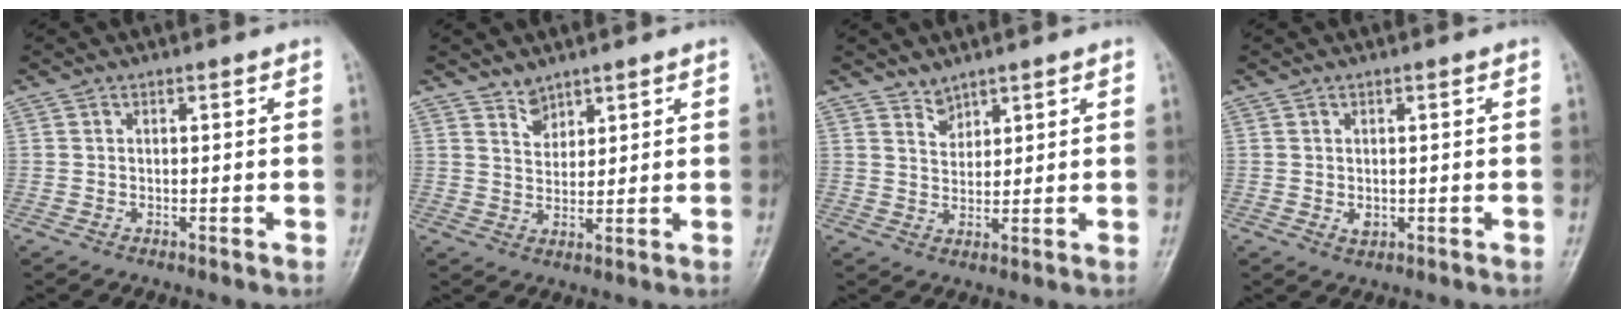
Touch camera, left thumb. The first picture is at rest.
{"total": 3.2, "force": [2.7, 1.6, 0.5], "torque": [0.011, -0.026, 0.050]}
{"total": 2.7, "force": [2.5, 1.2, 0.2], "torque": [0.014, -0.022, 0.044]}
{"total": 1.5, "force": [0.0, 1.2, 1.0], "torque": [-0.007, -0.004, 0.002]}